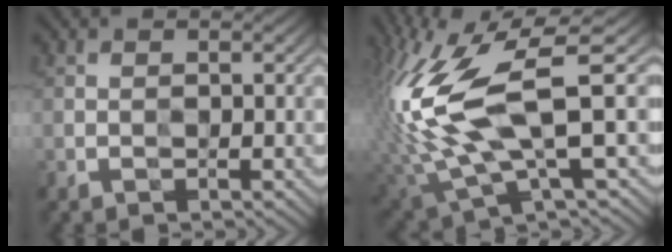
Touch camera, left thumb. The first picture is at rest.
{"total": 14.9, "force": [2.2, 5.2, 13.8], "torque": [-0.334, -0.006, 0.058]}